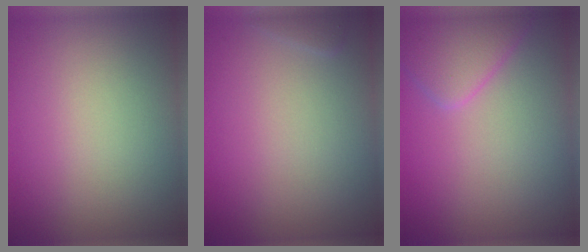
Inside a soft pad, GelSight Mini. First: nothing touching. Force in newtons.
{"total": 0.5, "press": 0.5, "slide": 0.0}
{"total": 3.4, "press": 3.4, "slide": 0.1}